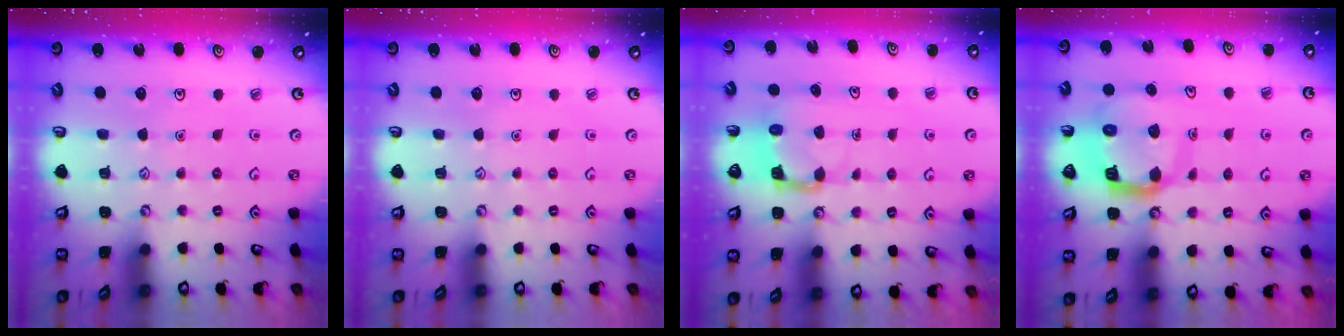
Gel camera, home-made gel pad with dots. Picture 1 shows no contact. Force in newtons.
{"total": 0.0}
{"total": 3.9, "press": 3.8, "slide": 0.3}
{"total": 11.0, "press": 10.9, "slide": 1.3}